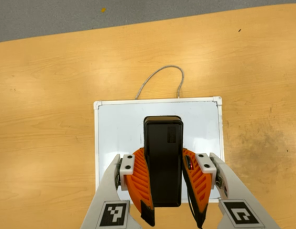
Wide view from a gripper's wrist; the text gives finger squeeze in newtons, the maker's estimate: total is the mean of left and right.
{"total": 9.6, "left": 8.1, "right": 11.2}